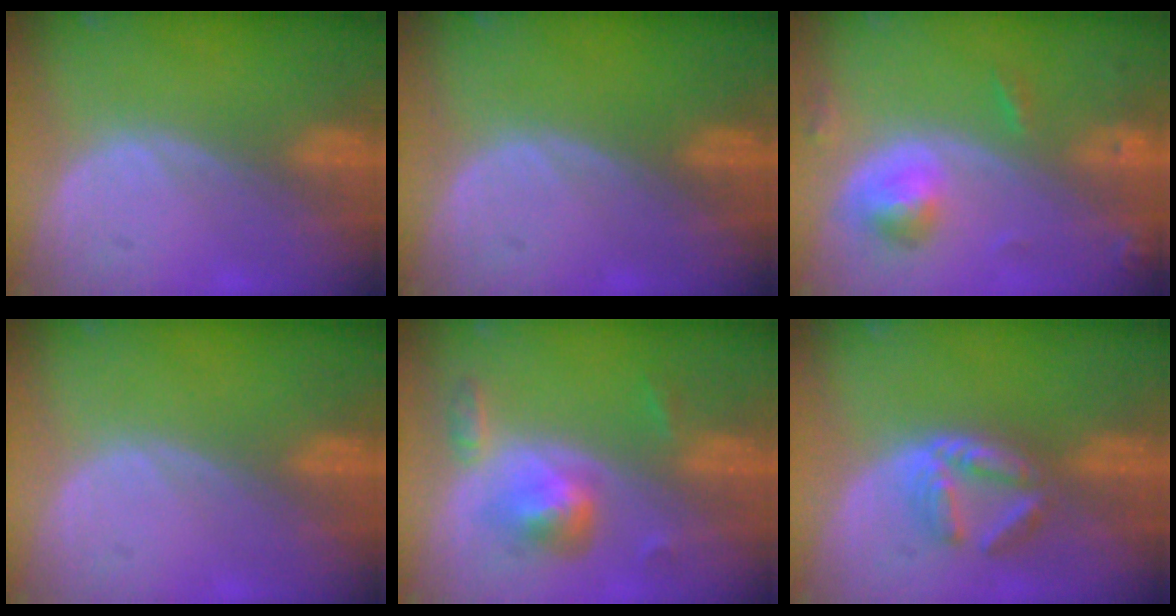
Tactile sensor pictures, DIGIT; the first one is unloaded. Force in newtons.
{"total": 0.0}
{"total": 5.2, "press": 4.9, "slide": 1.8}
{"total": 0.0}
{"total": 6.0, "press": 5.3, "slide": 2.8}
{"total": 6.1, "press": 5.3, "slide": 3.1}